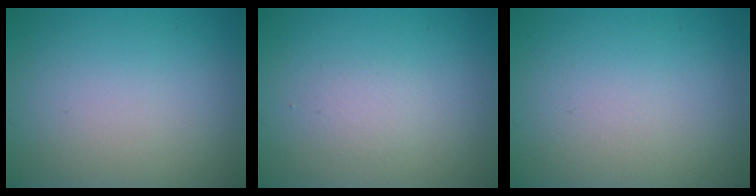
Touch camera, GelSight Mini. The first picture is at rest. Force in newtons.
{"total": 1.1, "press": 1.1, "slide": 0.1}
{"total": 0.0}